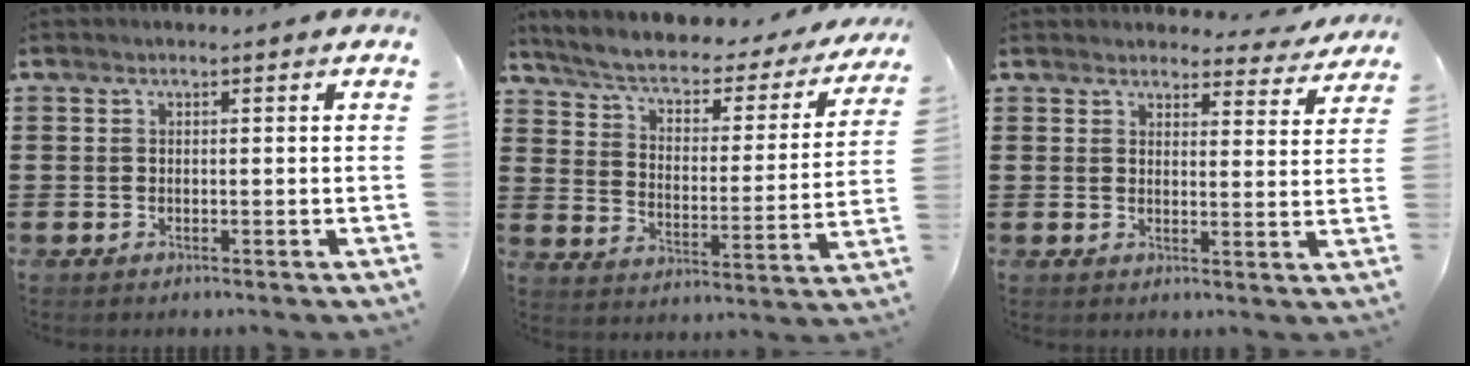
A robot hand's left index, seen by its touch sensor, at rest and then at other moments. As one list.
[{"total": 4.1, "force": [2.7, 1.6, 2.7], "torque": [-0.066, -0.023, 0.037]}, {"total": 3.9, "force": [3.8, 0.8, 0.4], "torque": [-0.016, -0.019, 0.068]}]